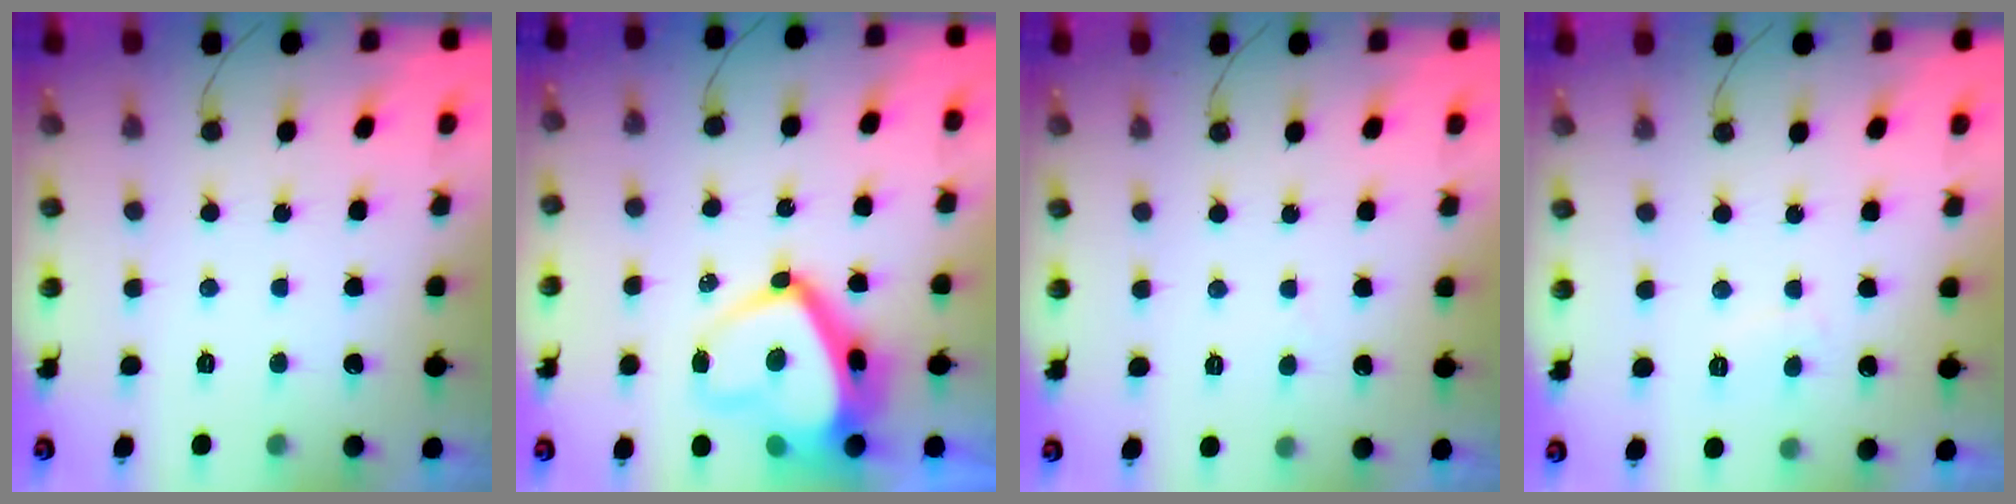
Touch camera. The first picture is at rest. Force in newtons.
{"total": 14.4, "press": 14.3, "slide": 1.9}
{"total": 2.7, "press": 2.7, "slide": 0.2}
{"total": 2.6, "press": 2.5, "slide": 0.7}